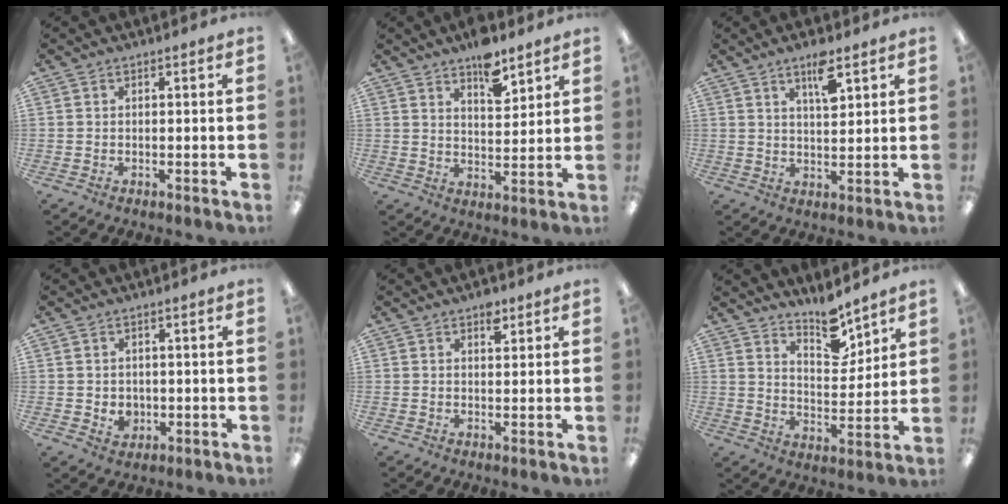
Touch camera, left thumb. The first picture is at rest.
{"total": 8.4, "force": [6.5, 3.3, 4.1], "torque": [-0.050, -0.041, 0.110]}
{"total": 7.1, "force": [4.5, 2.3, 5.0], "torque": [-0.071, -0.022, 0.070]}
{"total": 3.1, "force": [0.2, 2.7, 1.4], "torque": [-0.017, 0.000, 0.003]}
{"total": 3.2, "force": [2.1, 1.6, 1.8], "torque": [-0.007, -0.011, 0.031]}
{"total": 9.7, "force": [8.3, 3.4, 3.8], "torque": [-0.043, -0.061, 0.146]}